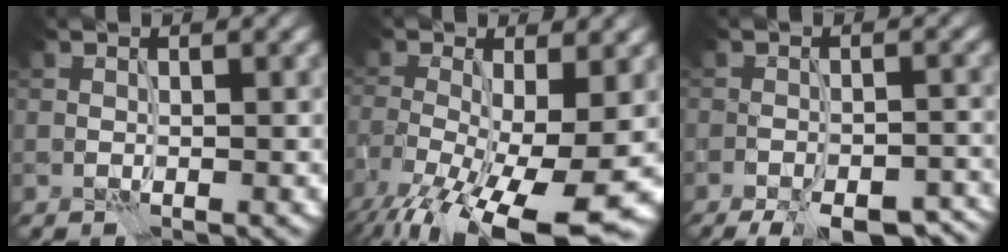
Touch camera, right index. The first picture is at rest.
{"total": 13.4, "force": [-5.7, 4.9, 11.1], "torque": [-0.197, -0.041, -0.086]}
{"total": 9.7, "force": [-7.8, 3.2, 4.8], "torque": [-0.055, -0.009, -0.094]}